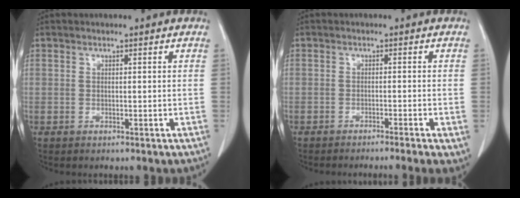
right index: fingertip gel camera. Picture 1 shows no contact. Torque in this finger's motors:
{"motor_torque": [0.38, -0.96, -0.06, -0.04]}